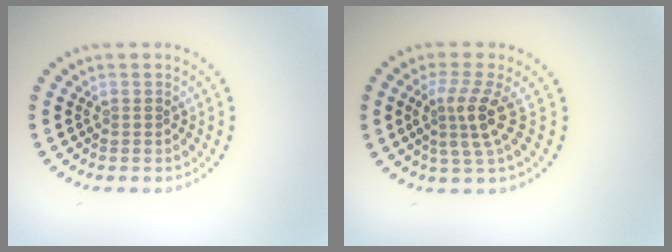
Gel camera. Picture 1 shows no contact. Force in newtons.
{"total": 3.3, "press": 2.4, "slide": 2.3}